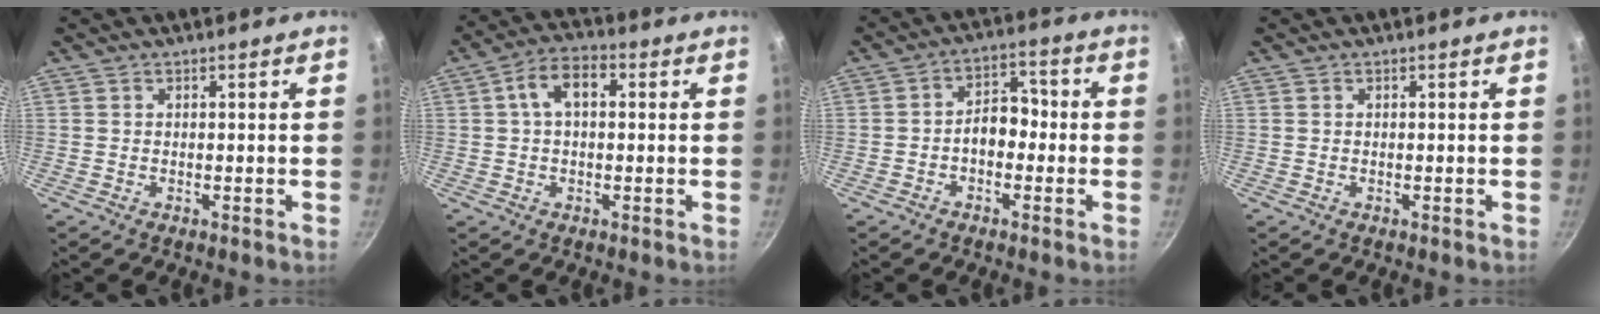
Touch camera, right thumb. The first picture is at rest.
{"total": 7.2, "force": [1.3, 4.3, 5.7], "torque": [-0.091, 0.022, 0.012]}
{"total": 6.1, "force": [-1.4, 4.1, 4.2], "torque": [-0.028, 0.029, -0.033]}
{"total": 0.0}